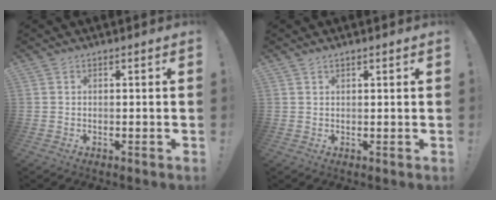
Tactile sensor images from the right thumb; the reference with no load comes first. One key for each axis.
{"total": 0.6, "fx": 0.6, "fy": -0.1, "fz": 0.2, "tx": -0.002, "ty": -0.002, "tz": 0.010}